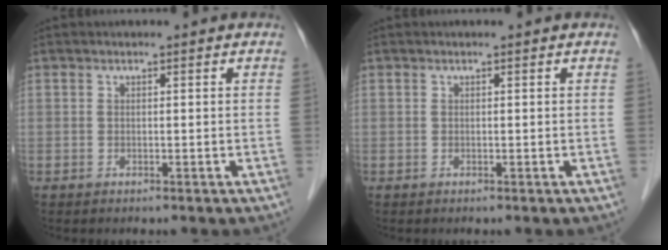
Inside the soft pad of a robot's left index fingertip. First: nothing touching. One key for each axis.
{"total": 0.0}